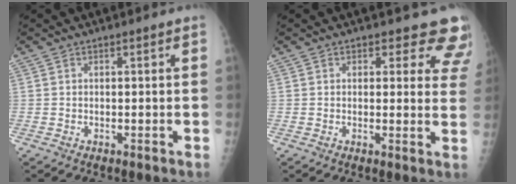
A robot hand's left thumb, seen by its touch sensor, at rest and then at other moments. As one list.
[{"total": 8.8, "force": [7.4, 4.3, 1.9], "torque": [0.041, -0.032, 0.050]}]